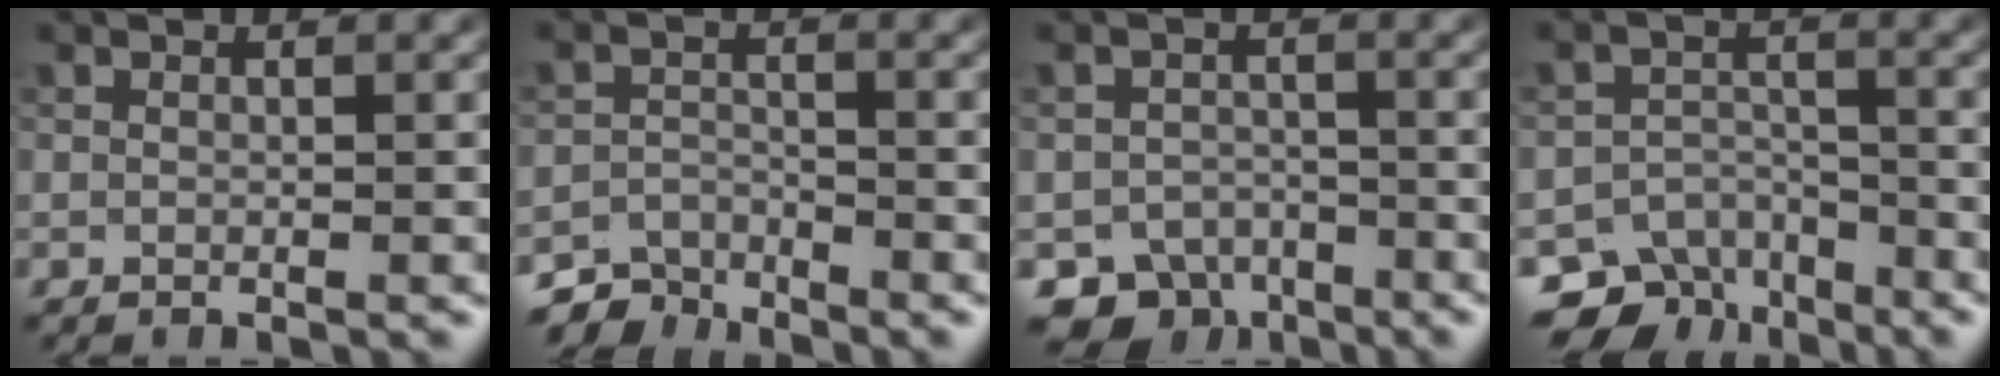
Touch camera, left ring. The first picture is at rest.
{"total": 4.2, "force": [-3.9, 1.3, 0.4], "torque": [-0.002, -0.008, -0.068]}
{"total": 4.6, "force": [-3.6, 2.8, 0.9], "torque": [-0.002, -0.010, -0.057]}
{"total": 6.1, "force": [-4.7, 3.6, 1.4], "torque": [-0.003, -0.013, -0.069]}